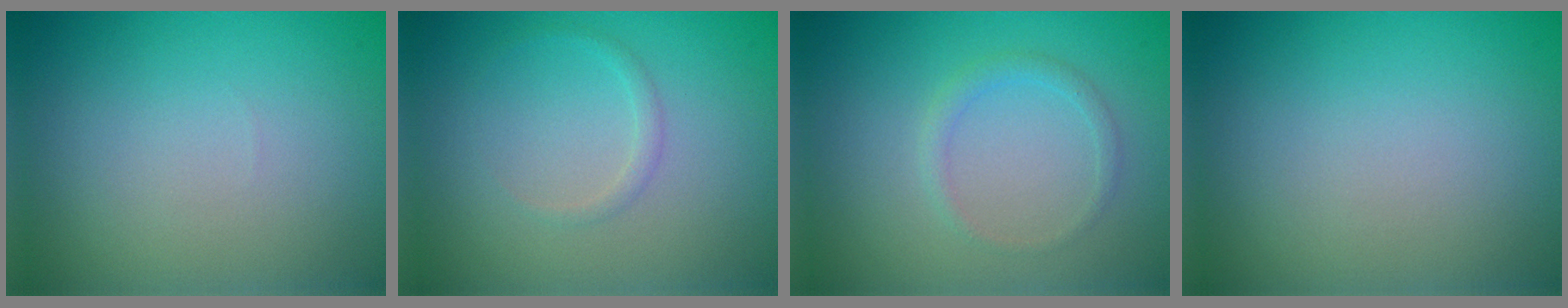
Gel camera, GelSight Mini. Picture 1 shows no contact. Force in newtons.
{"total": 0.8, "press": 0.8, "slide": 0.0}
{"total": 1.2, "press": 1.2, "slide": 0.0}
{"total": 0.0}